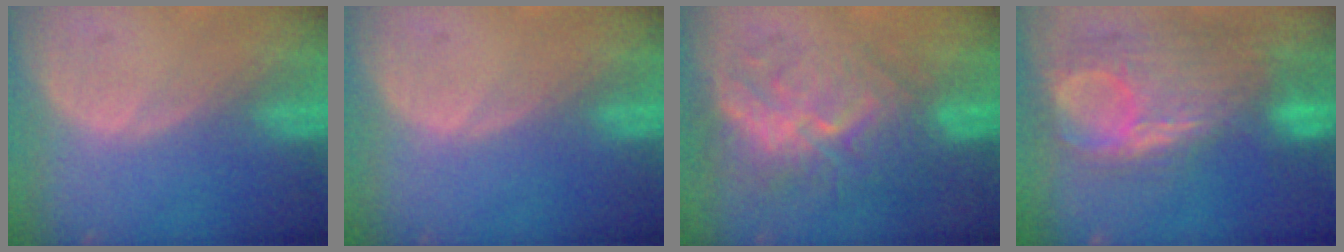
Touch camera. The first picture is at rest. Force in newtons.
{"total": 0.0}
{"total": 10.1, "press": 8.7, "slide": 5.1}
{"total": 10.6, "press": 10.1, "slide": 3.2}